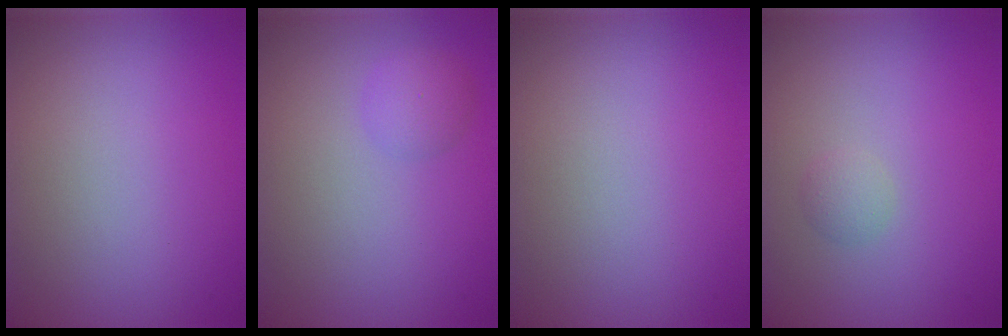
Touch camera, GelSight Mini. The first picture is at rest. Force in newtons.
{"total": 1.8, "press": 1.8, "slide": 0.0}
{"total": 0.0}
{"total": 1.0, "press": 1.0, "slide": 0.0}